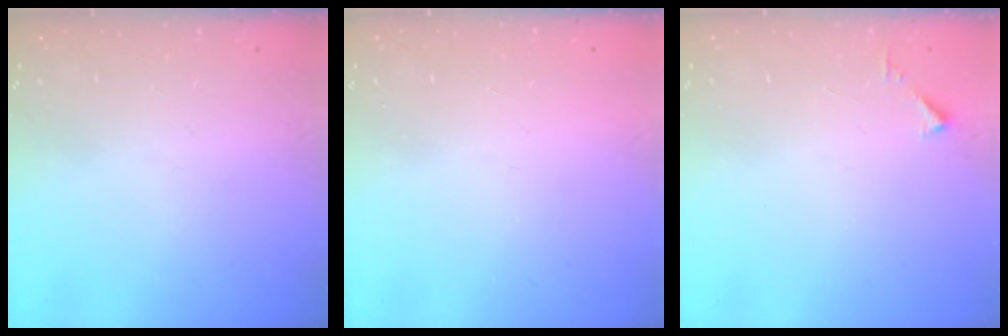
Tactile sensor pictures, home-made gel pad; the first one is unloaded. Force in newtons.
{"total": 1.6, "press": 1.6, "slide": 0.1}
{"total": 3.3, "press": 3.2, "slide": 0.4}